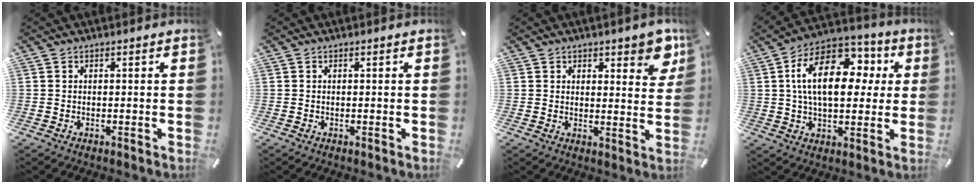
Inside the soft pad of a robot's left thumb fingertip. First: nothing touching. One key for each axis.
{"total": 0.0}
{"total": 5.9, "fx": 4.3, "fy": 2.9, "fz": 2.8, "tx": -0.019, "ty": -0.026, "tz": 0.070}
{"total": 18.4, "fx": 4.0, "fy": 11.1, "fz": 14.1, "tx": -0.256, "ty": -0.005, "tz": 0.066}